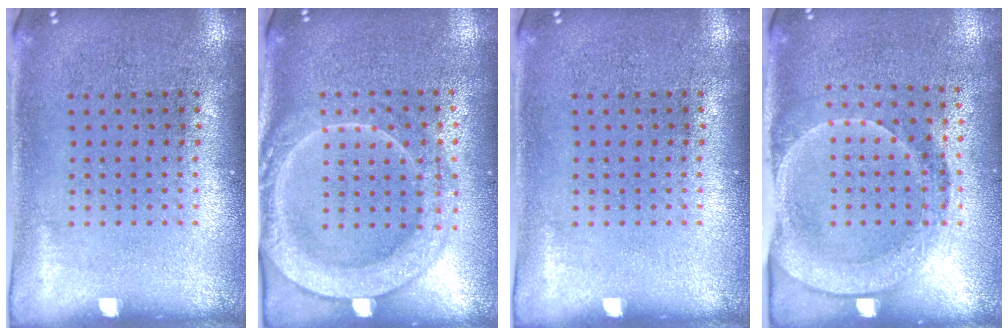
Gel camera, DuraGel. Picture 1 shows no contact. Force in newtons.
{"total": 2.3, "press": 2.1, "slide": 0.8}
{"total": 0.0}
{"total": 1.8, "press": 1.5, "slide": 1.0}